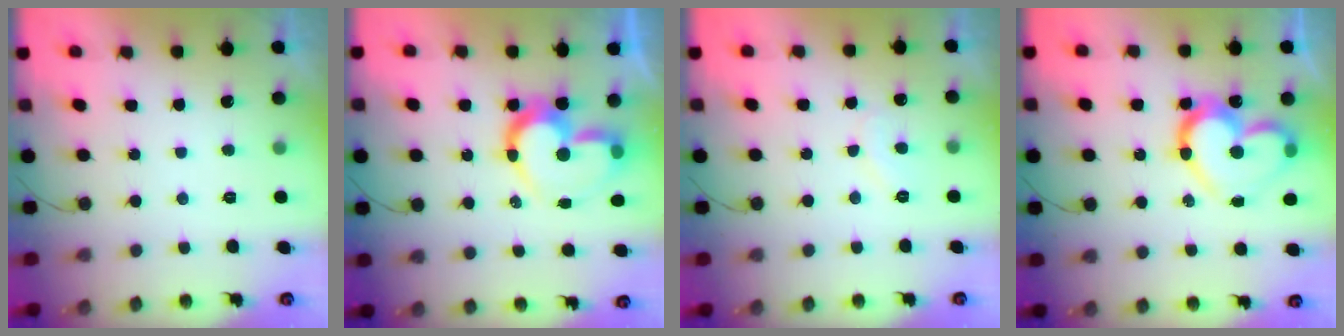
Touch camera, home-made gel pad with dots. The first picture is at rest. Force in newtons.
{"total": 15.2, "press": 15.2, "slide": 1.2}
{"total": 7.1, "press": 7.0, "slide": 0.5}
{"total": 18.4, "press": 18.3, "slide": 1.7}